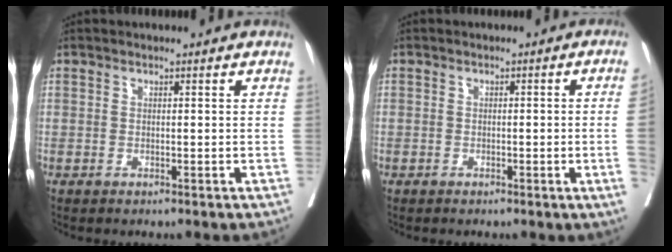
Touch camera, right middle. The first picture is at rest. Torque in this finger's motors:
{"motor_torque": [1.03, -1.11, -0.16, -0.21]}